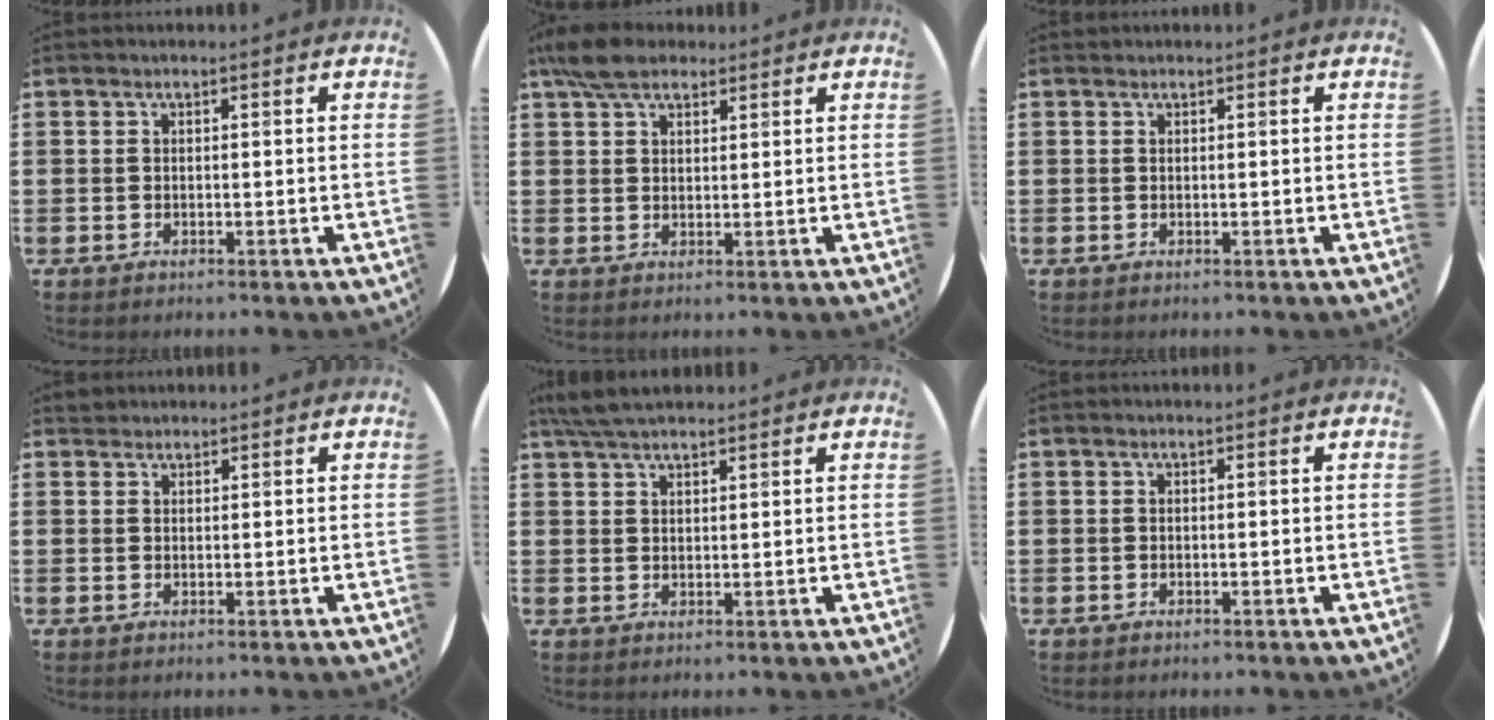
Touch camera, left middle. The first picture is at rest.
{"total": 5.4, "force": [4.3, 2.3, 2.4], "torque": [-0.049, 0.001, 0.080]}
{"total": 0.0}
{"total": 1.0, "force": [1.0, 0.3, -0.1], "torque": [0.000, 0.002, 0.020]}
{"total": 4.5, "force": [3.9, 1.1, 2.0], "torque": [-0.047, 0.001, 0.073]}
{"total": 0.0}